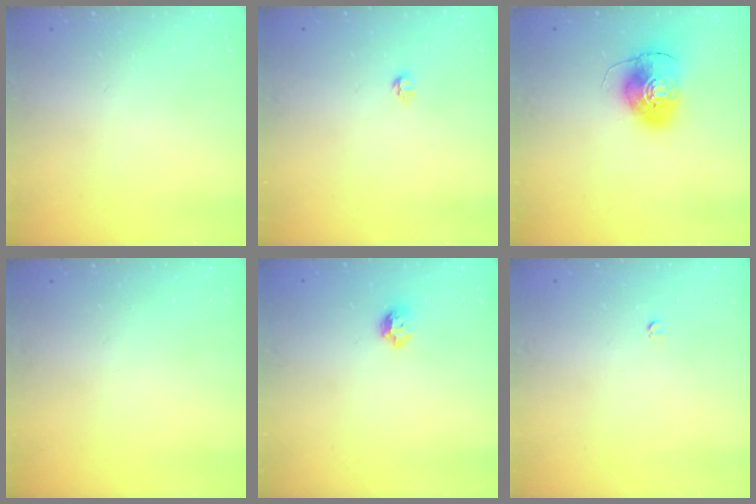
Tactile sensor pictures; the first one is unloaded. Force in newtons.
{"total": 2.7, "press": 2.7, "slide": 0.4}
{"total": 8.9, "press": 8.7, "slide": 1.5}
{"total": 0.0}
{"total": 5.3, "press": 5.2, "slide": 1.2}
{"total": 2.5, "press": 2.5, "slide": 0.2}